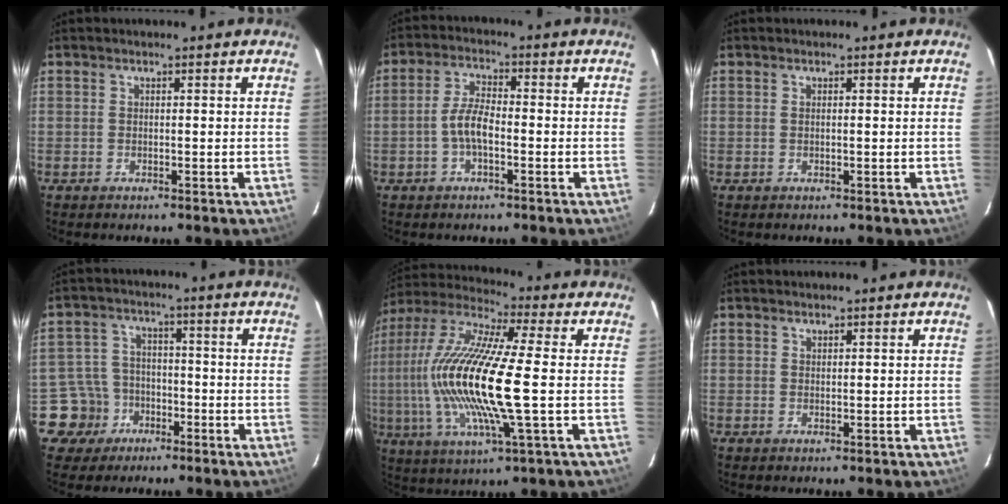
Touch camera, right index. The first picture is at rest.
{"total": 4.8, "force": [-1.5, 1.8, 4.2], "torque": [-0.091, 0.011, -0.030]}
{"total": 0.0}
{"total": 7.5, "force": [-3.8, 6.5, 0.2], "torque": [-0.032, 0.026, -0.061]}
{"total": 21.2, "force": [-0.9, 3.0, 21.0], "torque": [-0.407, -0.007, -0.029]}
{"total": 0.7, "force": [0.6, 0.3, 0.0], "torque": [0.000, 0.001, 0.011]}